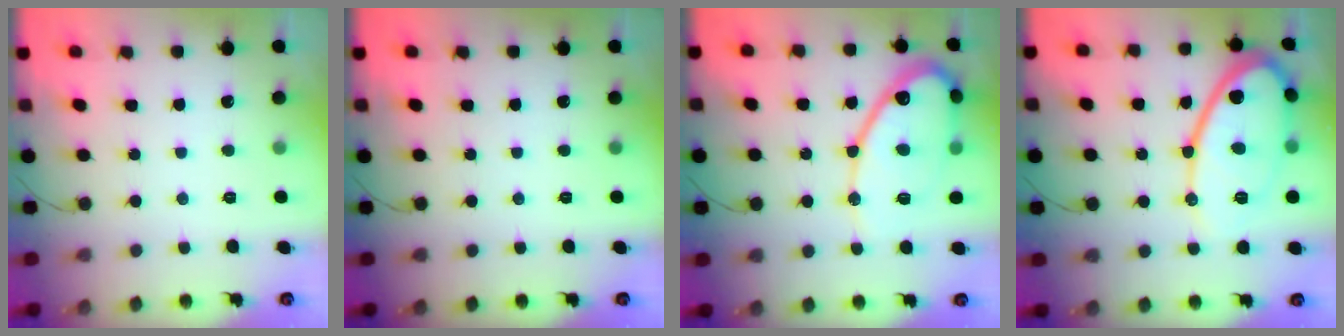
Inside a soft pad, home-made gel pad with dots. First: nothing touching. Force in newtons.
{"total": 0.0}
{"total": 14.5, "press": 14.4, "slide": 1.6}
{"total": 17.5, "press": 17.4, "slide": 1.2}